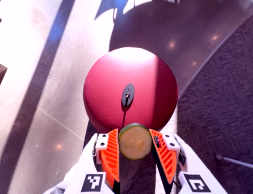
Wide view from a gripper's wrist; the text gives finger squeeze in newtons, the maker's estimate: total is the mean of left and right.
{"total": 8.8, "left": 8.6, "right": 9.0}